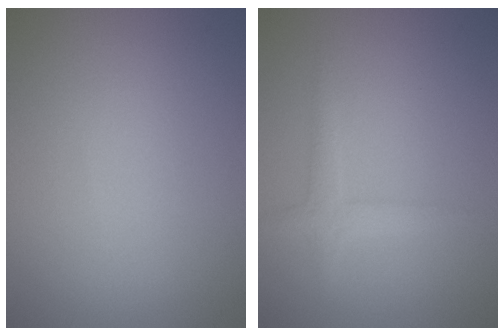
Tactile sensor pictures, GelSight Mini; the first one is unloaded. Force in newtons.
{"total": 1.9, "press": 1.9, "slide": 0.1}